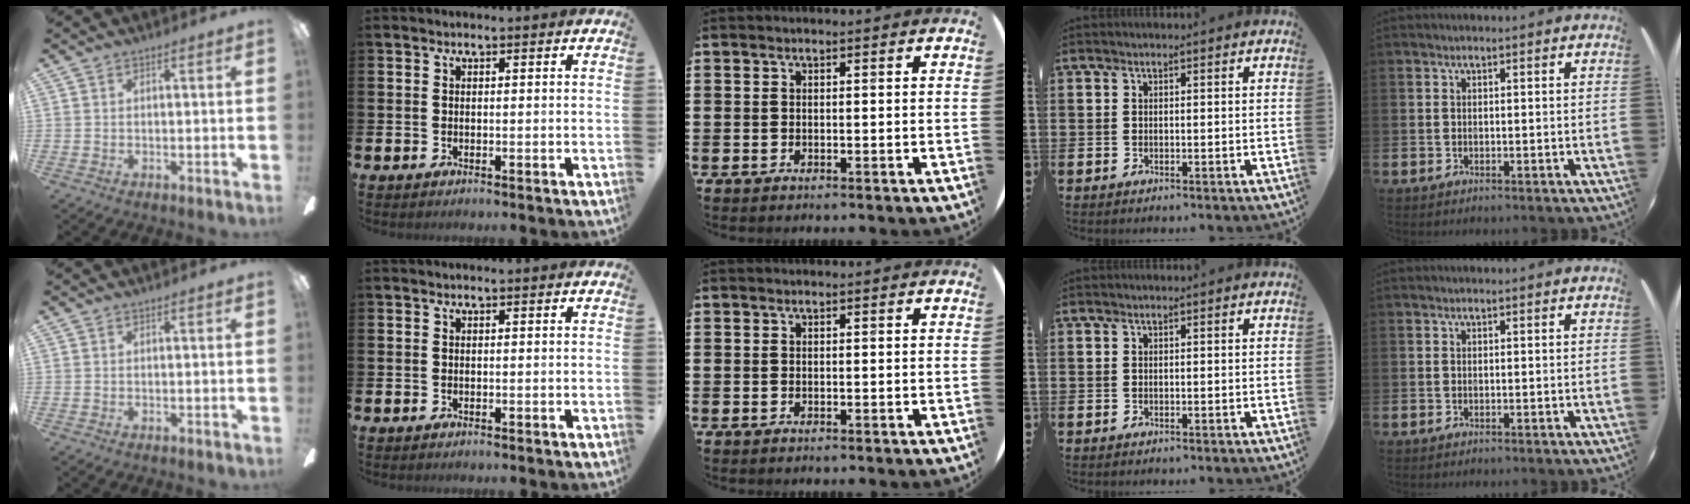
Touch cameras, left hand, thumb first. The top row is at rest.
{}